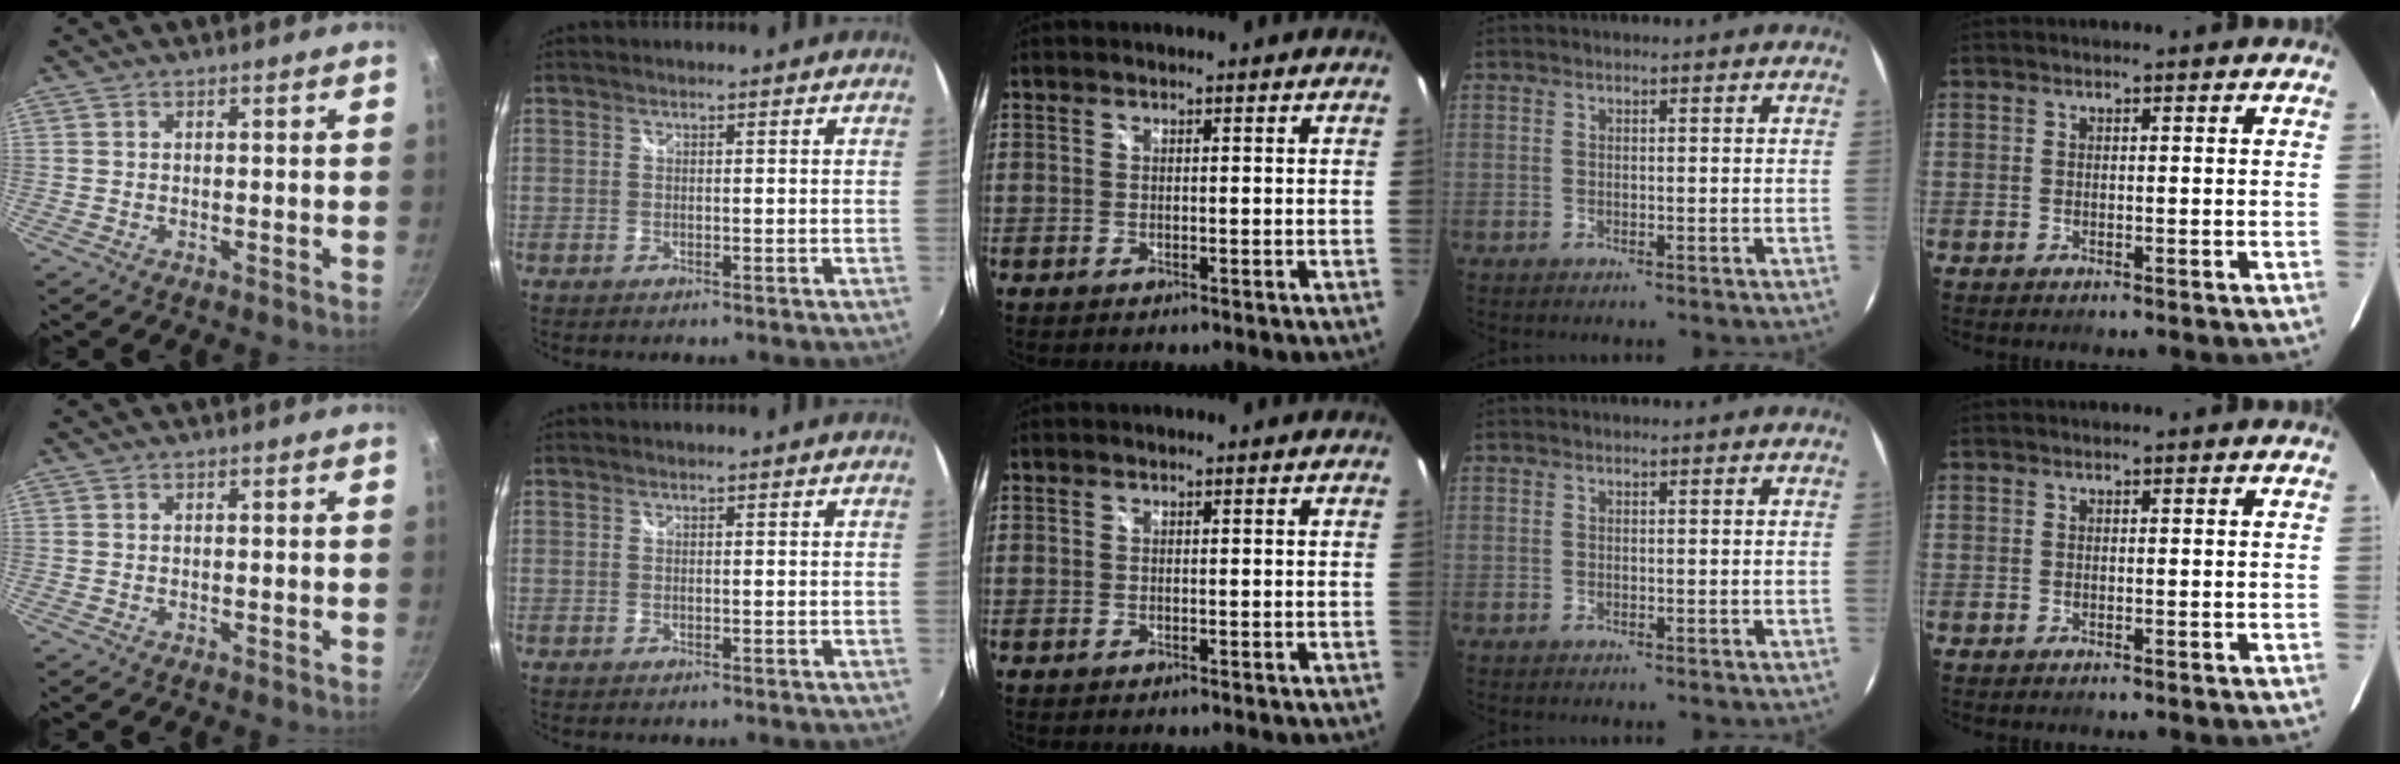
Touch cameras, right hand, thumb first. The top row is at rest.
{}